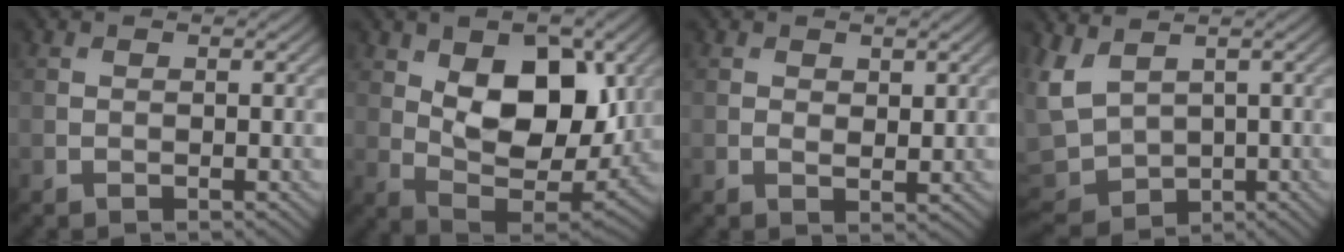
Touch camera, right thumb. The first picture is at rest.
{"total": 13.6, "force": [3.3, 7.7, 10.7], "torque": [-0.177, -0.008, 0.065]}
{"total": 1.6, "force": [0.8, 1.0, 1.0], "torque": [-0.020, -0.007, 0.016]}
{"total": 6.4, "force": [0.7, 4.4, 4.5], "torque": [-0.136, -0.019, 0.012]}